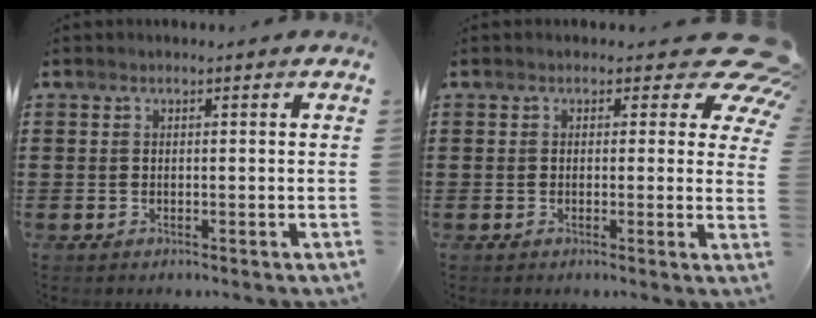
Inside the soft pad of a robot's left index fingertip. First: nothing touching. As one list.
[{"total": 5.3, "force": [3.2, 2.4, 3.5], "torque": [-0.043, -0.018, 0.049]}]